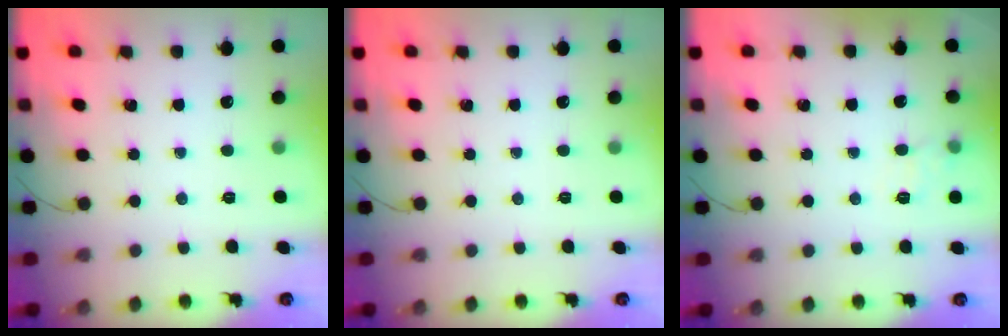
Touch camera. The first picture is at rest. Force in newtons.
{"total": 0.0}
{"total": 8.0, "press": 7.8, "slide": 1.6}